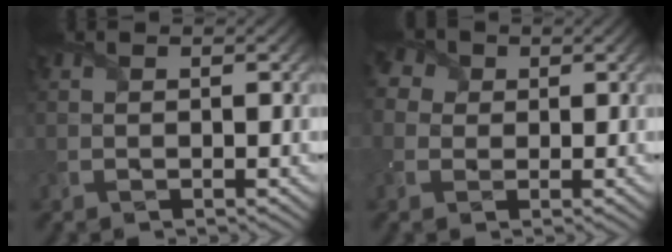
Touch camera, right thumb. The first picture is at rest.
{"total": 4.7, "force": [1.5, 4.0, 2.0], "torque": [-0.078, 0.016, 0.020]}